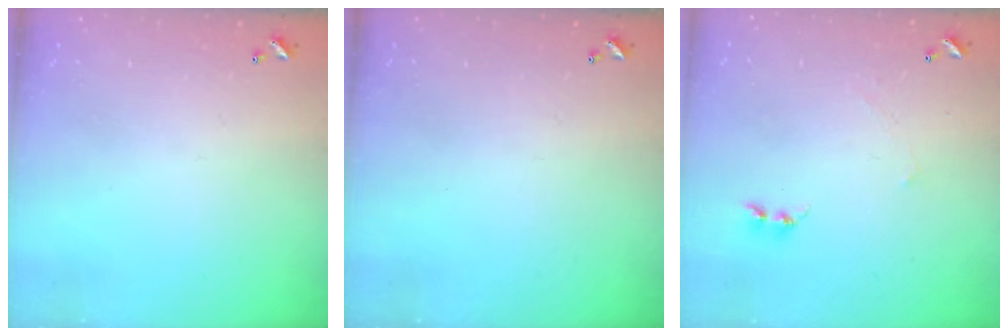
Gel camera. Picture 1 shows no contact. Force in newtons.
{"total": 0.0}
{"total": 1.7, "press": 1.6, "slide": 0.4}